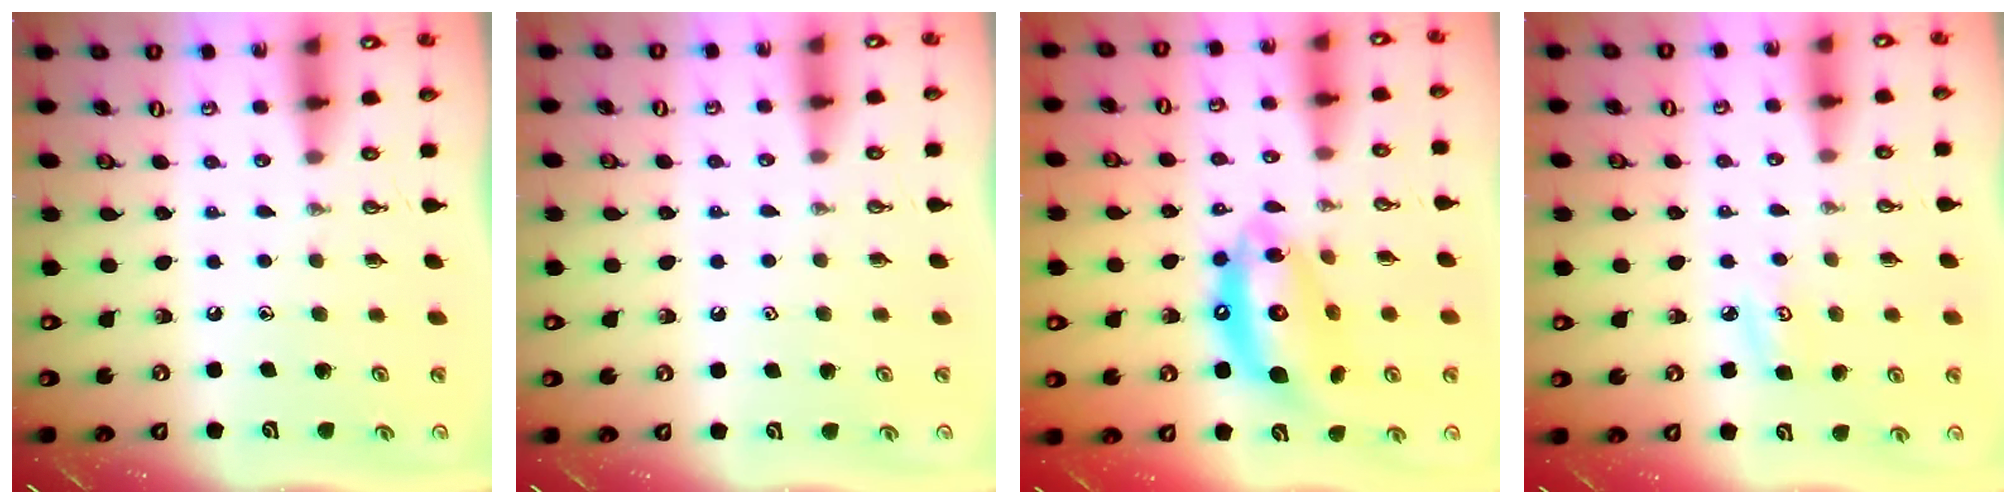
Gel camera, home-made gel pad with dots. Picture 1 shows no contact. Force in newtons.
{"total": 0.8, "press": 0.2, "slide": 0.7}
{"total": 16.0, "press": 15.9, "slide": 1.9}
{"total": 3.9, "press": 3.9, "slide": 0.4}